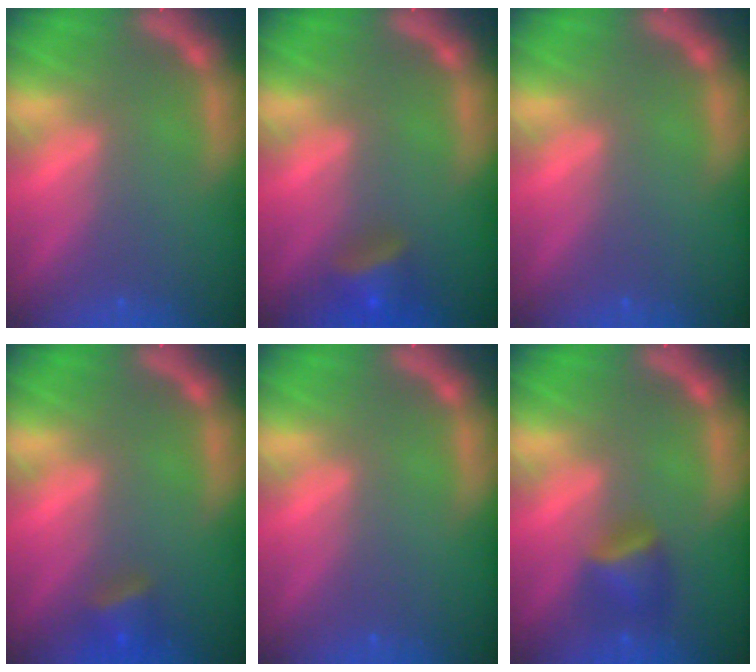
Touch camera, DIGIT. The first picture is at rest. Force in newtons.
{"total": 3.4}
{"total": 0.0}
{"total": 2.4}
{"total": 0.0}
{"total": 2.9}